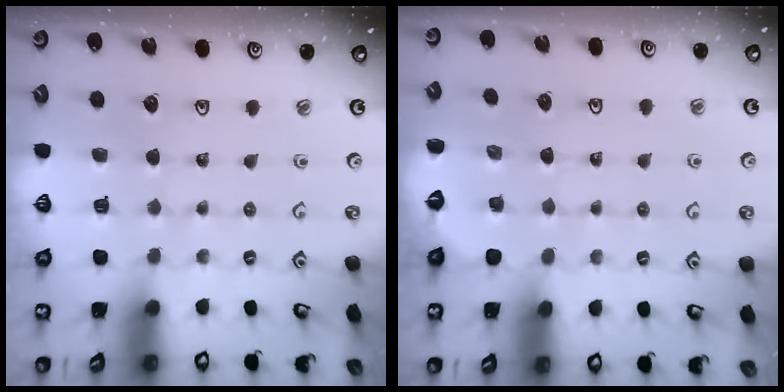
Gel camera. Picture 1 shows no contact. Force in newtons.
{"total": 1.9, "press": 0.5, "slide": 1.9}